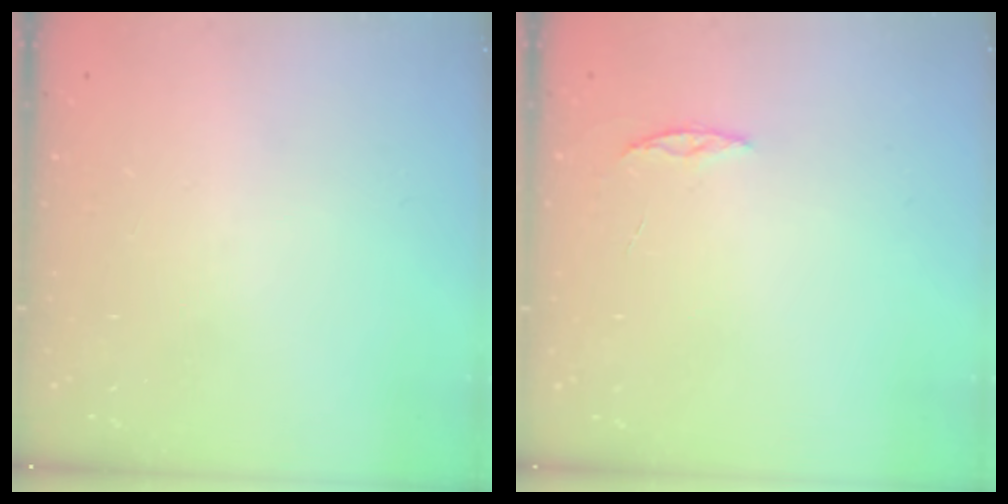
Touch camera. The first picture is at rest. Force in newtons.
{"total": 2.4, "press": 2.4, "slide": 0.2}